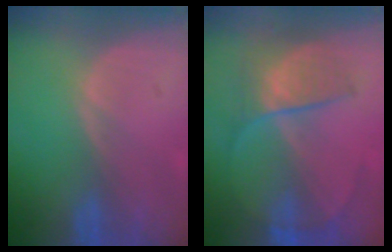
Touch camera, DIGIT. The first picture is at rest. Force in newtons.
{"total": 6.4, "press": 6.3, "slide": 1.0}